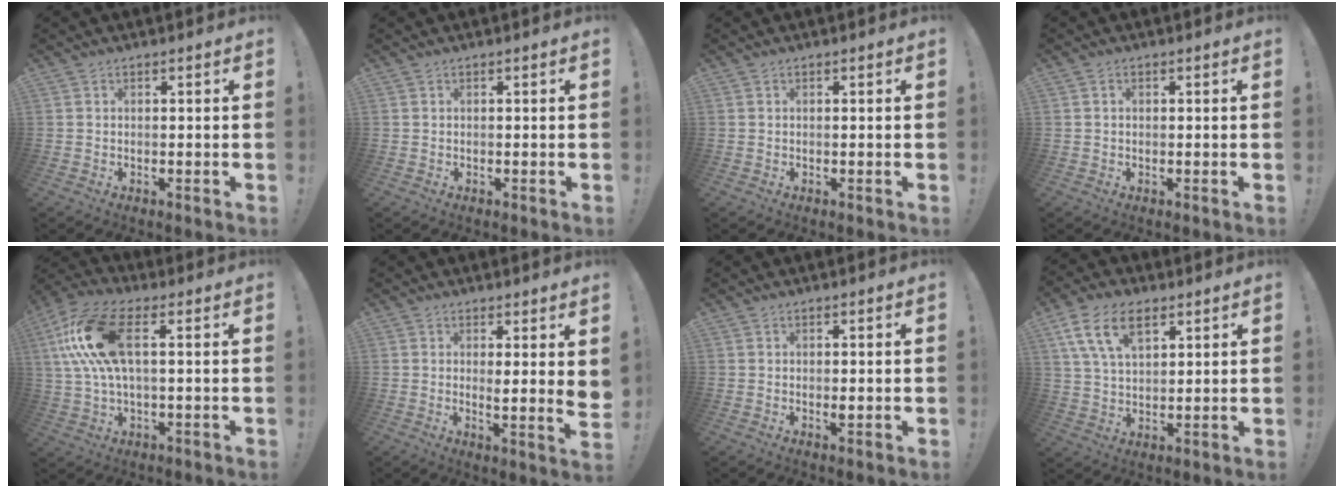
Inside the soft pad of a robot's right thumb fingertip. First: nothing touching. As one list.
[{"total": 0.0}, {"total": 0.0}, {"total": 0.6, "force": [0.1, 0.5, 0.4], "torque": [-0.010, 0.003, 0.001]}, {"total": 17.0, "force": [3.8, 7.7, 14.6], "torque": [-0.292, 0.001, 0.066]}, {"total": 4.7, "force": [2.7, -0.7, 3.8], "torque": [-0.050, -0.043, 0.043]}, {"total": 1.0, "force": [0.2, 0.0, 1.0], "torque": [-0.006, -0.007, 0.000]}, {"total": 12.7, "force": [6.6, 7.4, 7.9], "torque": [-0.153, -0.006, 0.125]}]